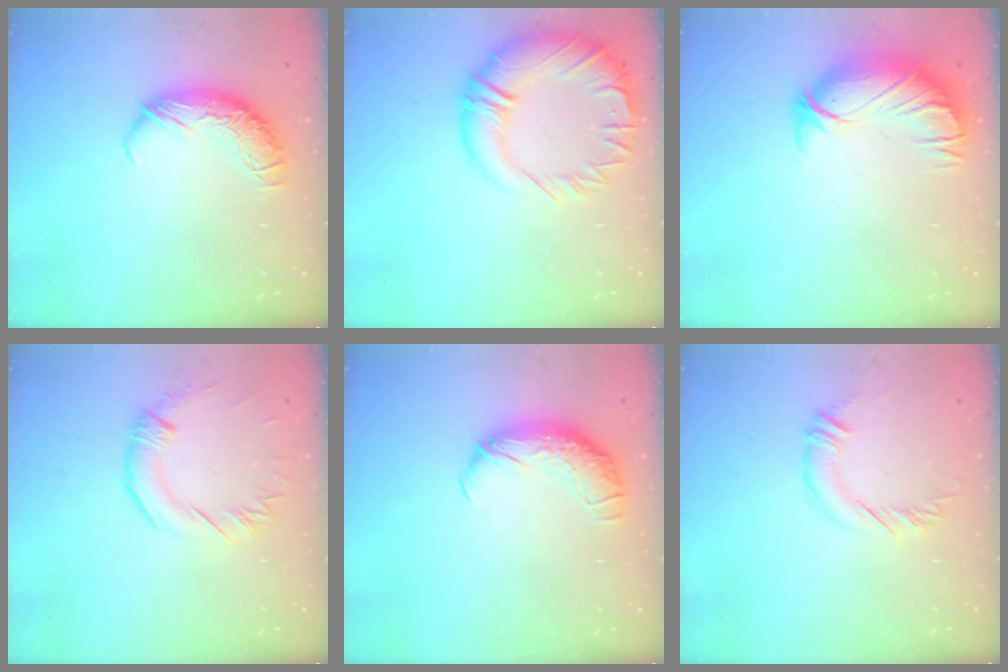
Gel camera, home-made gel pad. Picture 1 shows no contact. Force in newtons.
{"total": 10.2, "press": 9.1, "slide": 4.7}
{"total": 2.5, "press": 1.3, "slide": 2.1}
{"total": 0.8, "press": 0.7, "slide": 0.4}
{"total": 1.5, "press": 0.2, "slide": 1.5}
{"total": 2.8, "press": 2.8, "slide": 0.2}